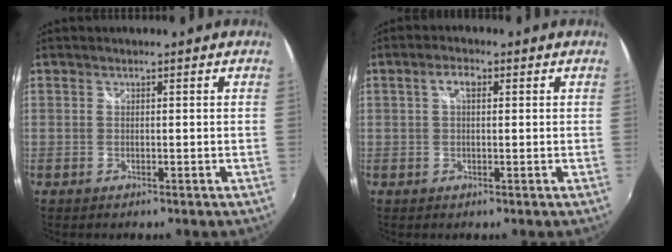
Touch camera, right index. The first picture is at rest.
{"total": 2.8, "force": [0.7, 1.3, 2.3], "torque": [-0.044, 0.009, 0.010]}